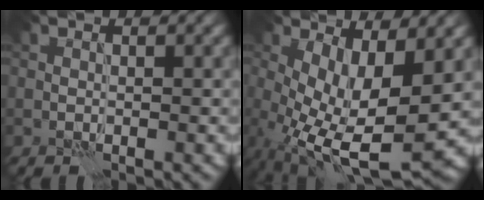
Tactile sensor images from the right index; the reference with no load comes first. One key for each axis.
{"total": 9.6, "fx": -1.3, "fy": 3.8, "fz": 8.7, "tx": -0.174, "ty": -0.020, "tz": -0.013}